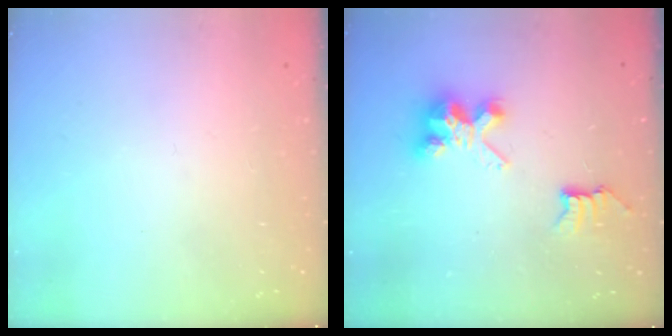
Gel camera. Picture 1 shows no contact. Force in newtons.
{"total": 7.4, "press": 7.4, "slide": 0.2}